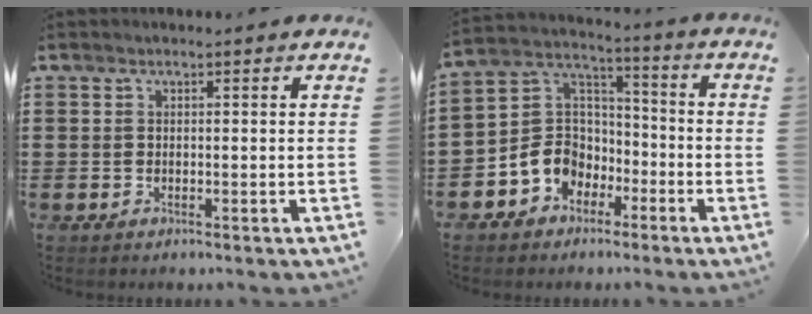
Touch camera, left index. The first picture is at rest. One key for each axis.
{"total": 7.7, "fx": -3.2, "fy": 6.8, "fz": 1.5, "tx": -0.070, "ty": 0.011, "tz": -0.067}